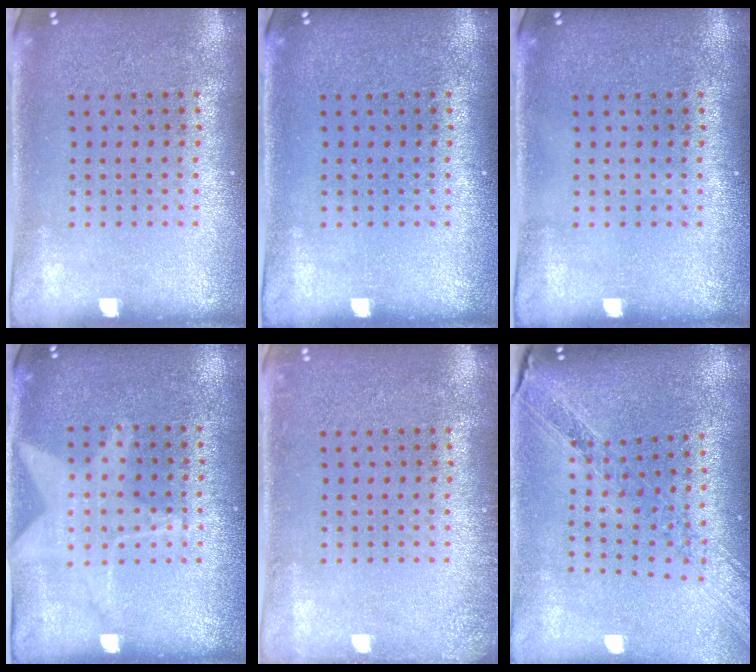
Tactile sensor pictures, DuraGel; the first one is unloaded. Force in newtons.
{"total": 0.0}
{"total": 0.0}
{"total": 1.0, "press": 0.9, "slide": 0.4}
{"total": 1.1, "press": 1.1, "slide": 0.1}
{"total": 1.1, "press": 1.1, "slide": 0.2}